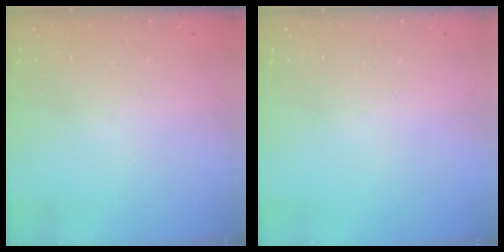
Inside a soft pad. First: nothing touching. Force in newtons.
{"total": 0.0}